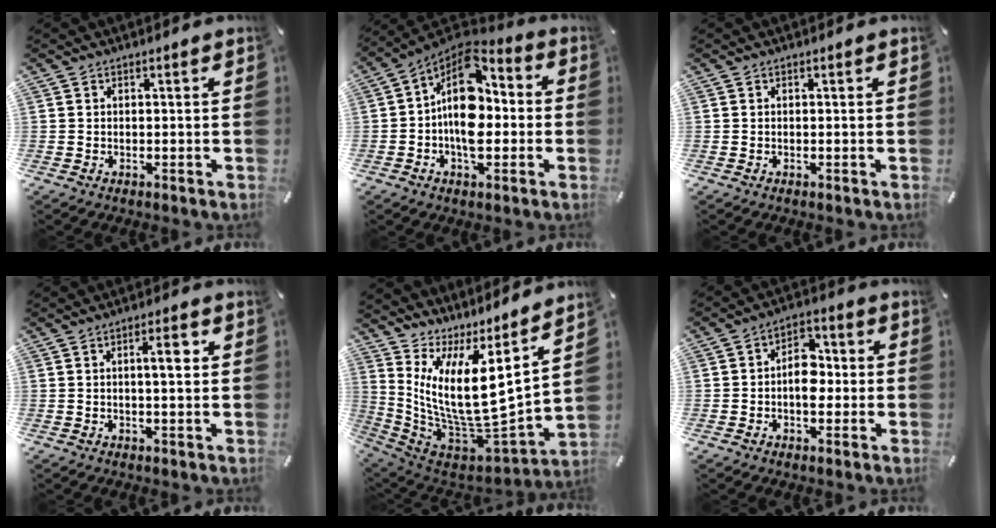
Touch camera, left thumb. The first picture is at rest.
{"total": 14.8, "force": [-0.8, 9.5, 11.3], "torque": [-0.208, -0.008, -0.017]}
{"total": 0.0}
{"total": 5.2, "force": [0.9, 1.2, 4.9], "torque": [-0.081, 0.002, 0.008]}
{"total": 14.4, "force": [4.0, 4.9, 13.0], "torque": [-0.248, -0.095, 0.062]}
{"total": 7.3, "force": [-1.3, 5.1, 5.1], "torque": [-0.067, 0.011, -0.026]}